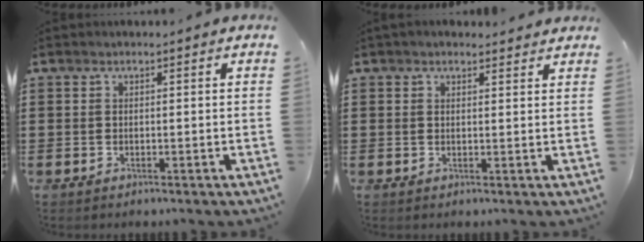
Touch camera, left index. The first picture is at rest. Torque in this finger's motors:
{"motor_torque": [1.78, -0.36, 0.54, 0.06]}